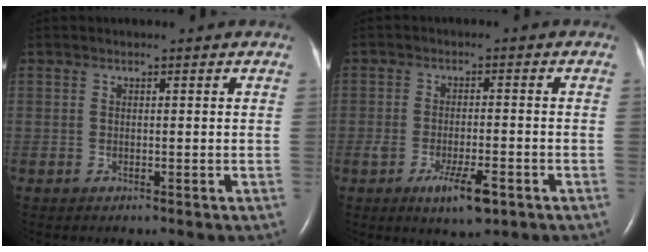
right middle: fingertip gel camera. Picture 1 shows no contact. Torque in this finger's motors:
{"motor_torque": [0.20, -0.05, 0.15, 0.09]}